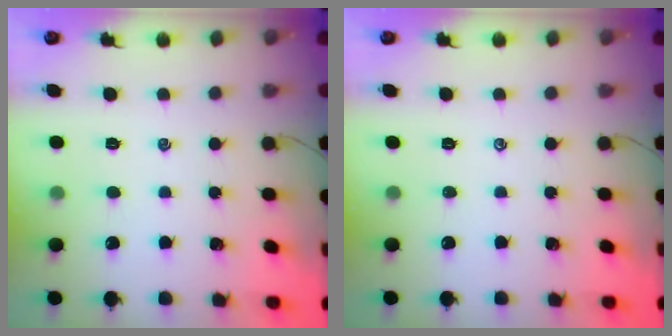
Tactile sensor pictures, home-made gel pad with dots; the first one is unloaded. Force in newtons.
{"total": 0.0}